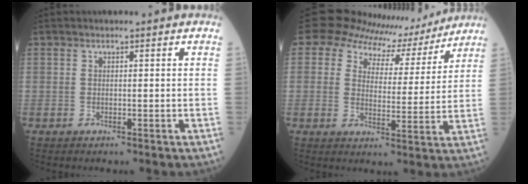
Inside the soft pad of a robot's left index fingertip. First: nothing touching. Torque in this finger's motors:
{"motor_torque": [0.85, -0.95, 0.00, -0.05]}